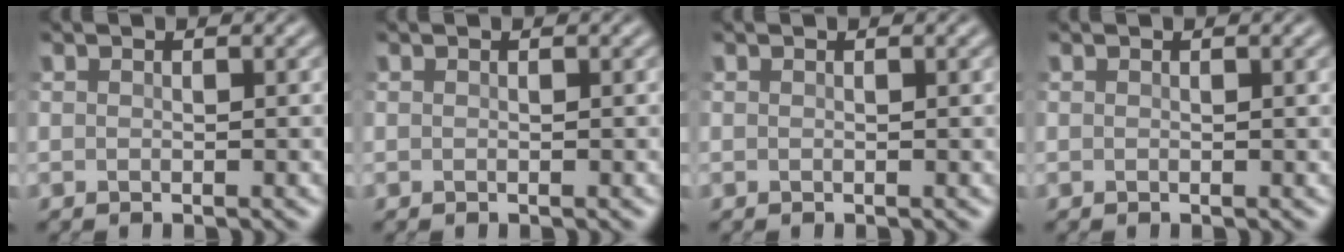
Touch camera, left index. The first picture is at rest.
{"total": 0.0}
{"total": 0.0}
{"total": 0.6, "force": [0.3, 0.1, 0.6], "torque": [-0.005, 0.005, 0.004]}